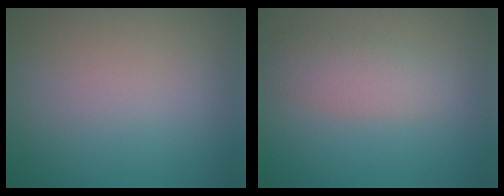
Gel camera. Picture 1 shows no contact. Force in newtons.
{"total": 2.7, "press": 2.7, "slide": 0.0}